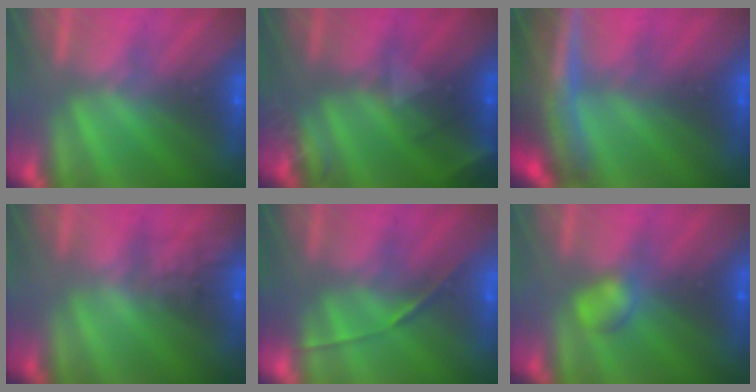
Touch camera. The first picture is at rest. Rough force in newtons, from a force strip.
{"total": 2.2}
{"total": 10.2}
{"total": 1.6}
{"total": 1.7}
{"total": 2.2}